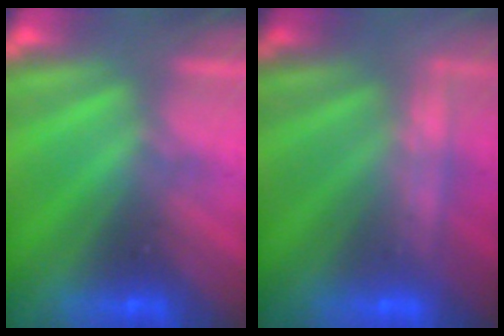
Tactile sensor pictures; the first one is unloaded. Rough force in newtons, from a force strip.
{"total": 2.2}